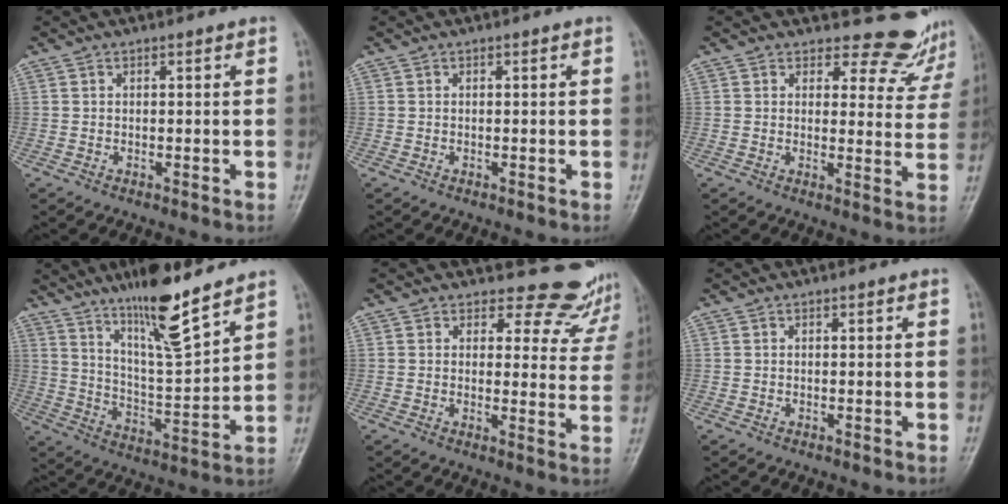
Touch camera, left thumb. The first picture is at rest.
{"total": 0.0}
{"total": 8.8, "force": [8.3, 3.0, -0.1], "torque": [0.043, -0.074, 0.081]}
{"total": 14.2, "force": [10.6, 1.6, 9.3], "torque": [-0.153, -0.069, 0.191]}
{"total": 10.3, "force": [9.6, 3.7, -0.2], "torque": [0.054, -0.080, 0.088]}
{"total": 0.0}